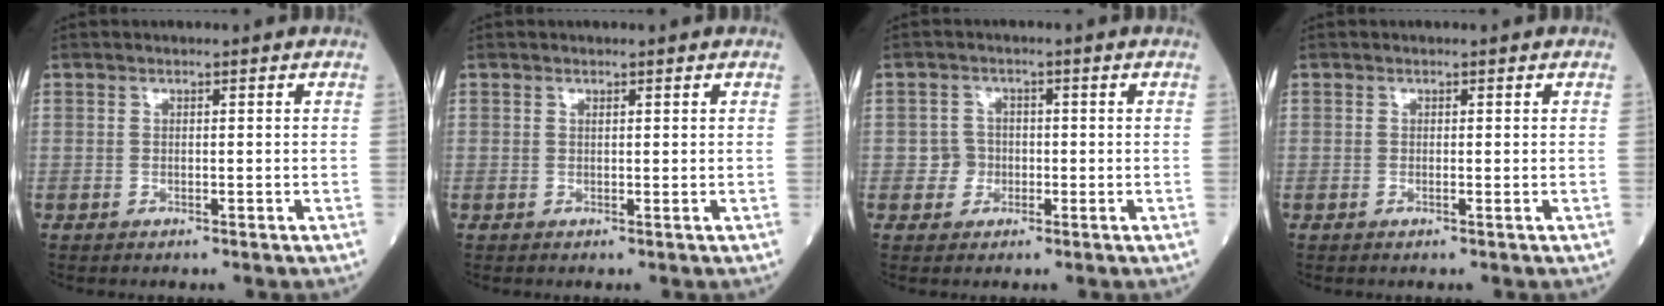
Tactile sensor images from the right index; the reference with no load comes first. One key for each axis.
{"total": 0.0}
{"total": 2.5, "fx": -0.7, "fy": 2.4, "fz": 0.3, "tx": 0.001, "ty": 0.008, "tz": -0.013}
{"total": 0.0}